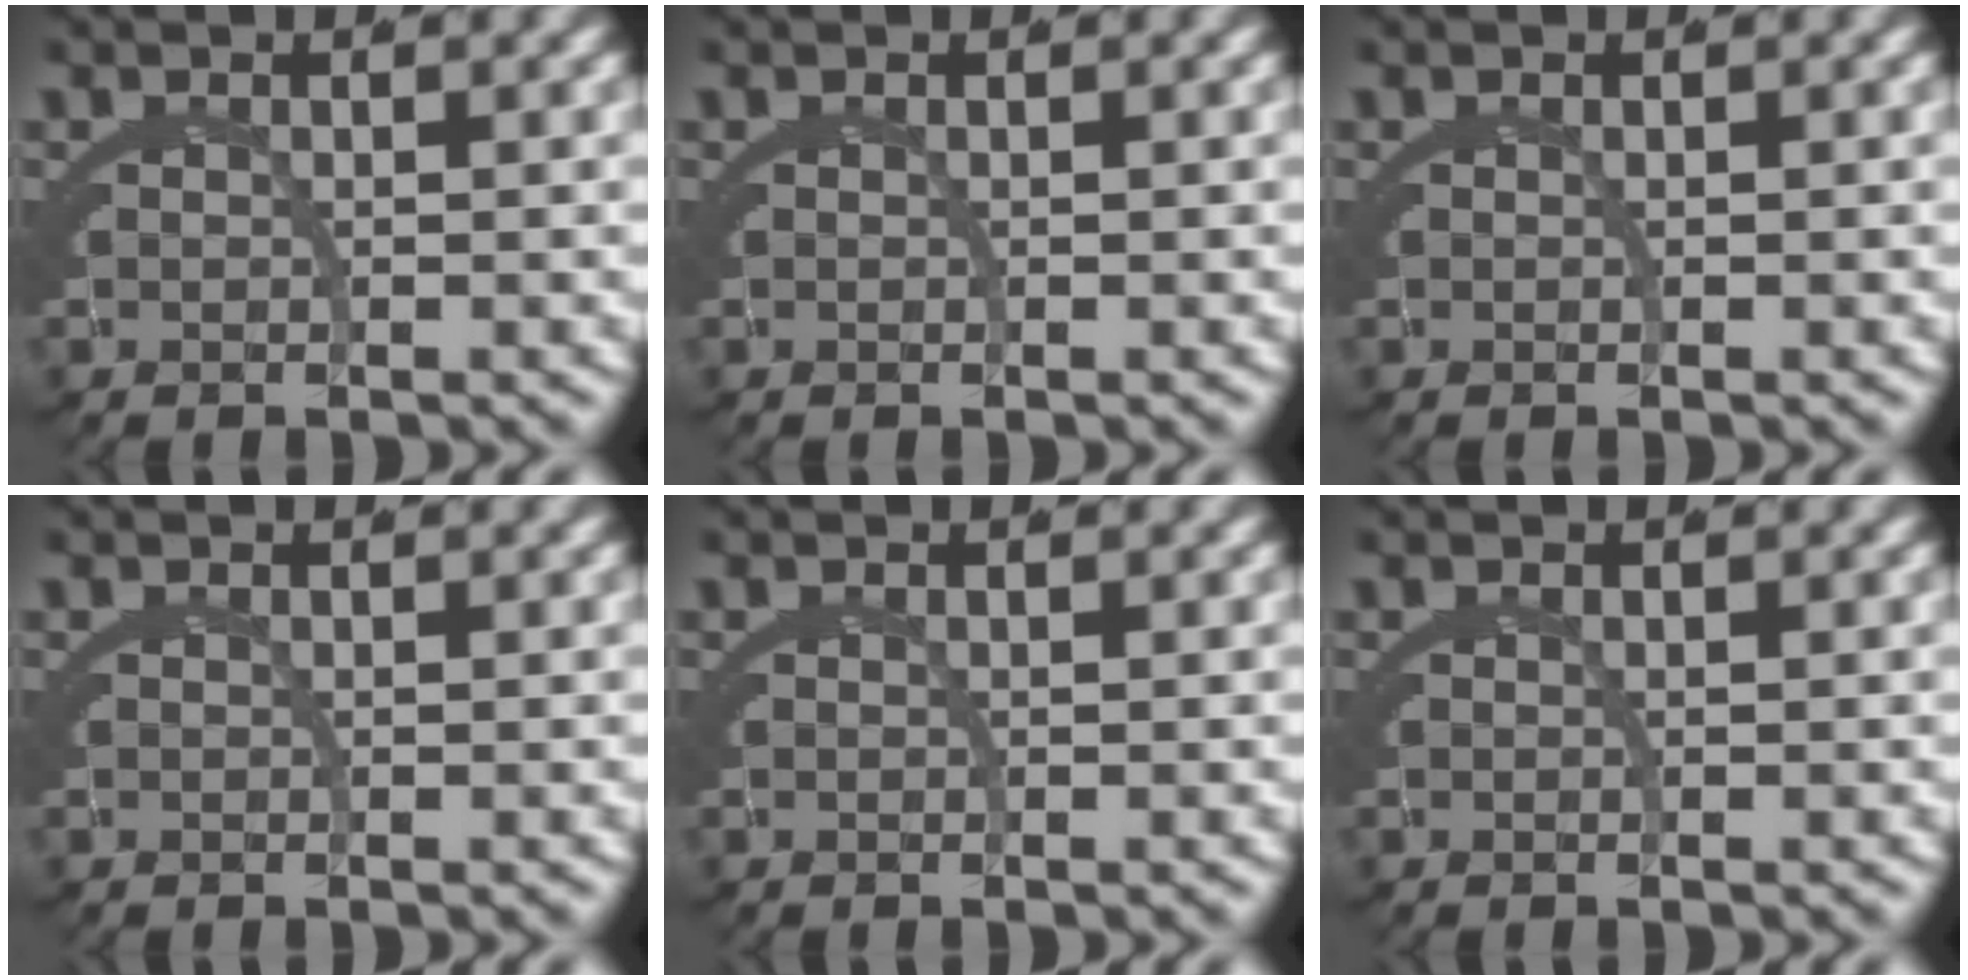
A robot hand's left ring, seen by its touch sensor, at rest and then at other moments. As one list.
[{"total": 0.0}, {"total": 0.0}, {"total": 0.0}, {"total": 0.0}, {"total": 0.0}]